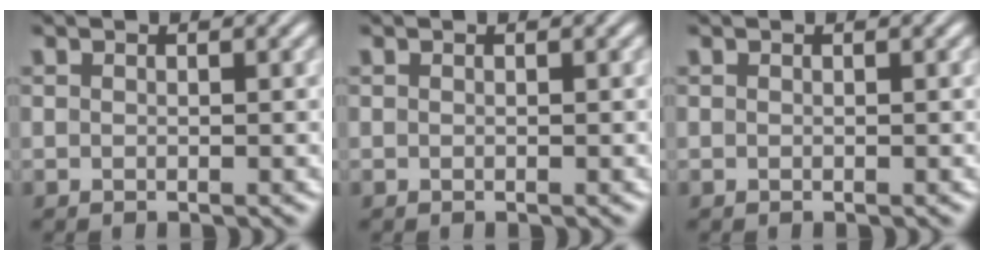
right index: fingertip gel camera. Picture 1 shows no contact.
{"total": 0.0}
{"total": 0.0}